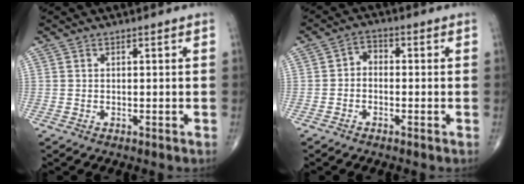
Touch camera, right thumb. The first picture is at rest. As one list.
[{"total": 2.7, "force": [-0.7, 2.0, 1.7], "torque": [-0.010, 0.018, -0.026]}]